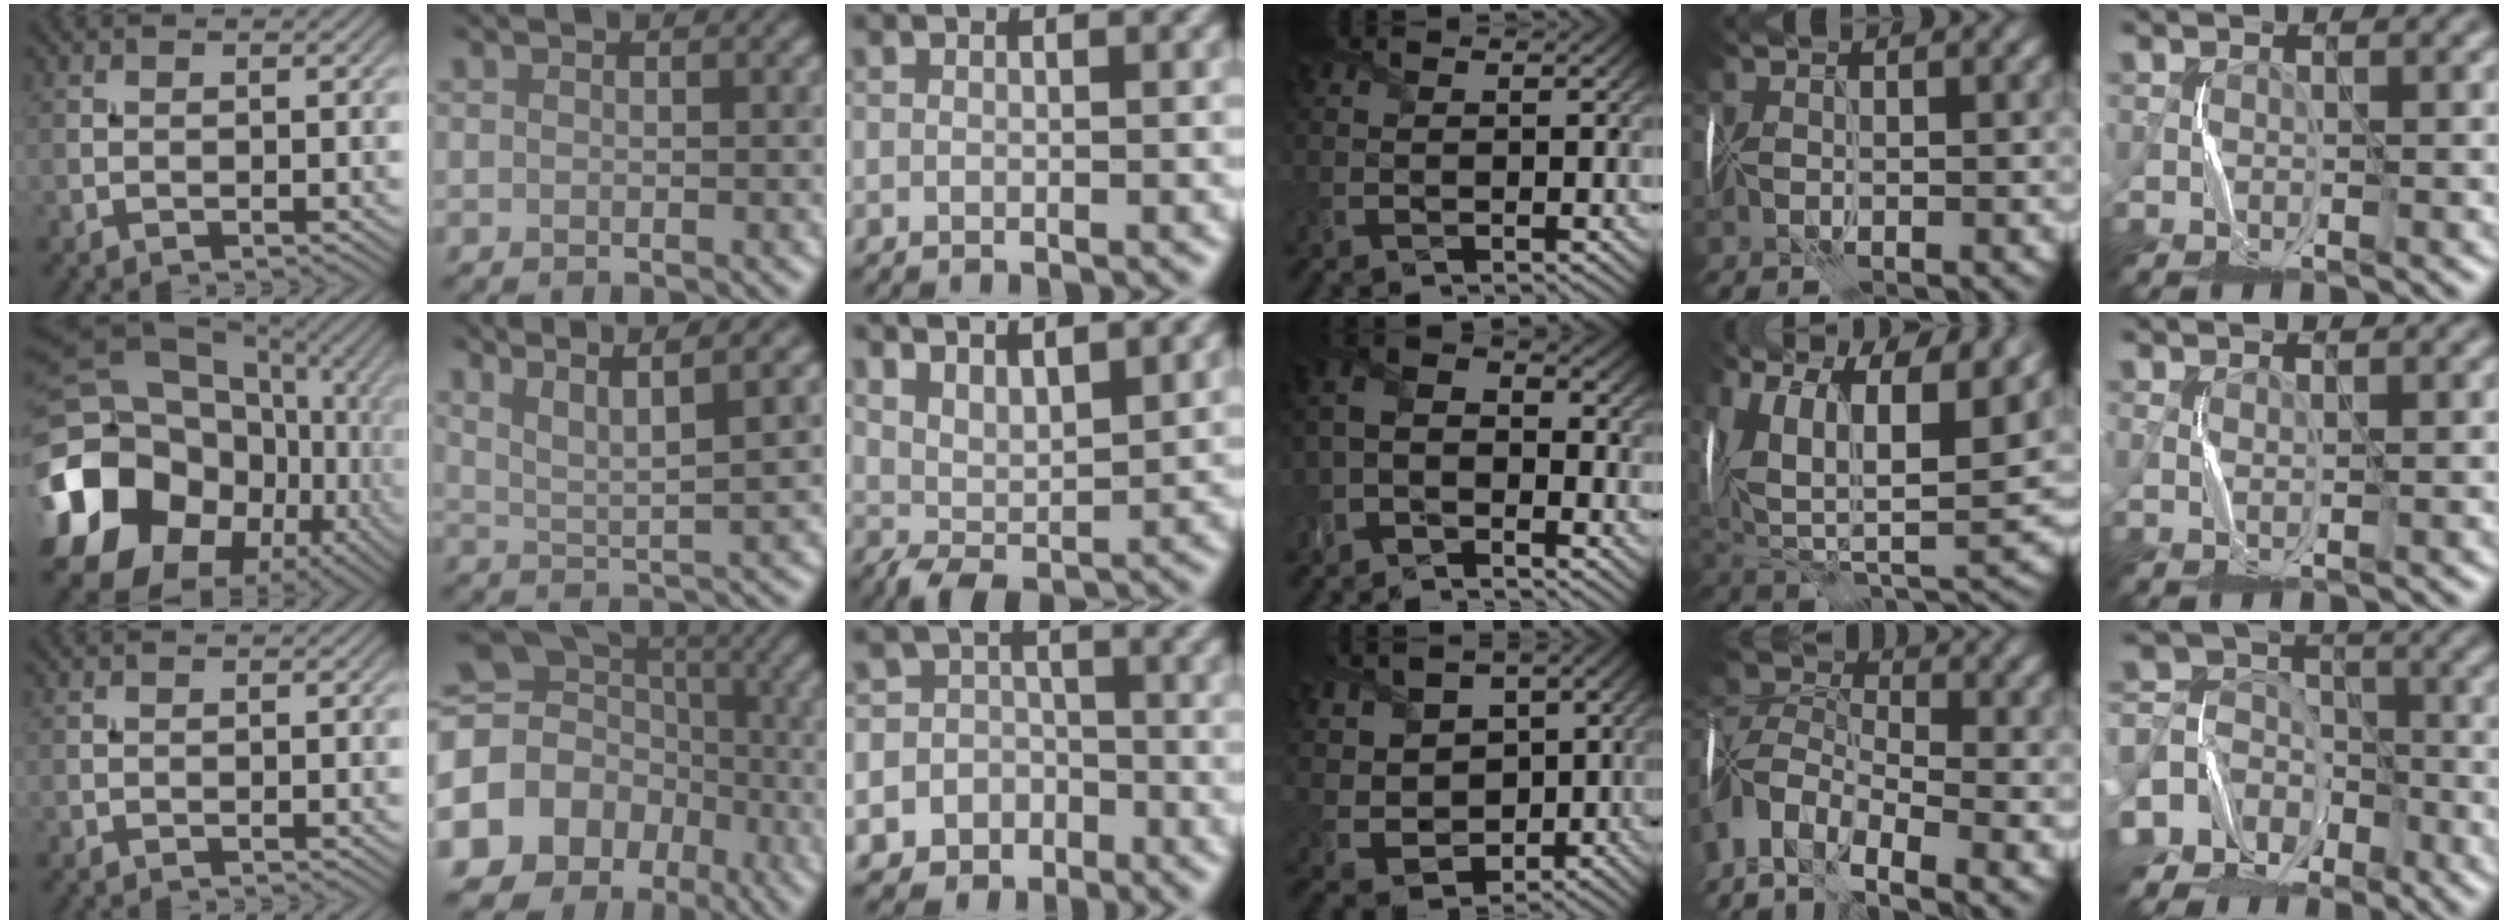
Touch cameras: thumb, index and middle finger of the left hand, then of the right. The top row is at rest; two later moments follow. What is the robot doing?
{"motion": "fold", "object": "memory foam"}